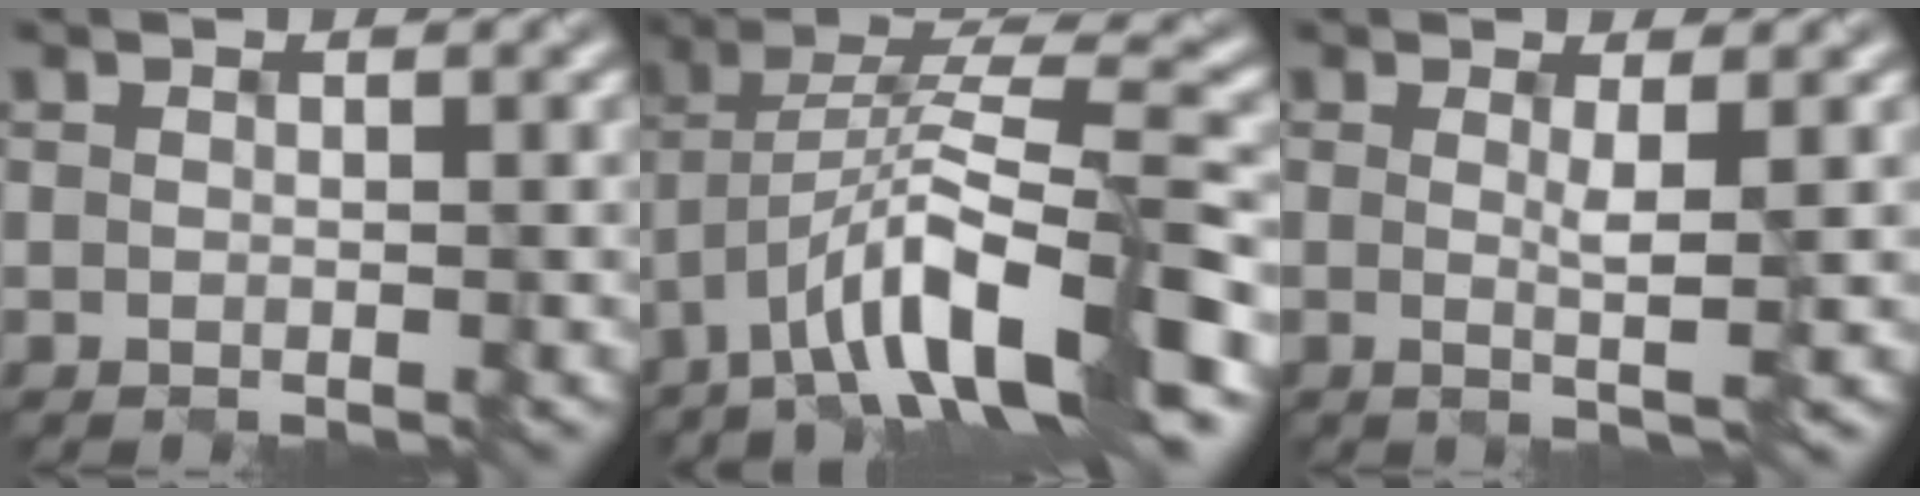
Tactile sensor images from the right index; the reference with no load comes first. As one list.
[{"total": 10.2, "force": [-5.7, 2.0, 8.3], "torque": [-0.135, 0.018, -0.099]}, {"total": 2.1, "force": [0.0, 0.2, 2.1], "torque": [-0.037, -0.009, 0.000]}]